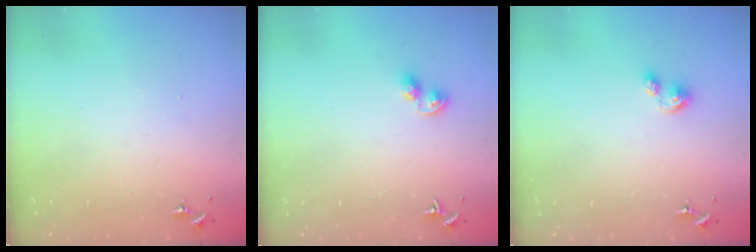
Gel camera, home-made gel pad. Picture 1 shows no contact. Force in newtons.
{"total": 3.8, "press": 3.7, "slide": 0.6}
{"total": 3.8, "press": 3.8, "slide": 0.4}